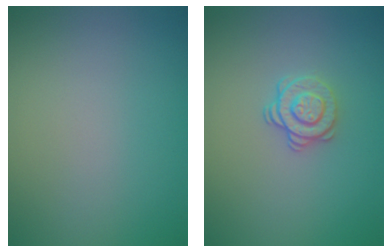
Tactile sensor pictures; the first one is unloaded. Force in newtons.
{"total": 2.1, "press": 1.7, "slide": 1.2}